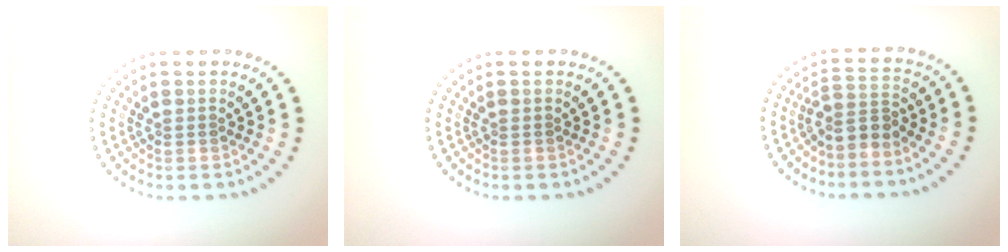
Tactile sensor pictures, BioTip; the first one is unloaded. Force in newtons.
{"total": 0.0}
{"total": 2.5, "press": 1.8, "slide": 1.7}